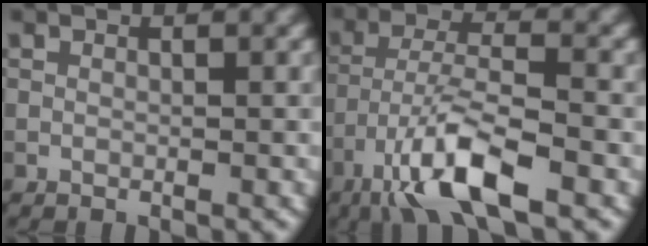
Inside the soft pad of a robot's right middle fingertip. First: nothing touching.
{"total": 8.2, "force": [-4.9, 1.8, 6.4], "torque": [-0.118, 0.003, -0.098]}